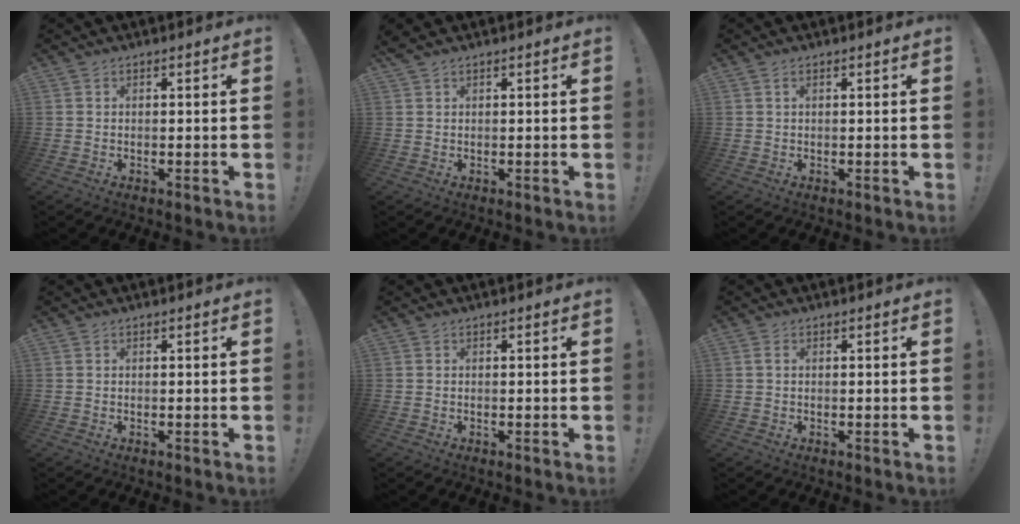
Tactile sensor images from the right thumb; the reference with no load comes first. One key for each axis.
{"total": 1.2, "fx": 1.0, "fy": 0.2, "fz": 0.6, "tx": -0.012, "ty": 0.000, "tz": 0.019}
{"total": 0.9, "fx": 0.4, "fy": 0.4, "fz": 0.7, "tx": -0.016, "ty": 0.001, "tz": 0.006}
{"total": 0.0}
{"total": 0.0}
{"total": 0.8, "fx": 0.2, "fy": 0.1, "fz": 0.8, "tx": -0.016, "ty": 0.002, "tz": 0.003}